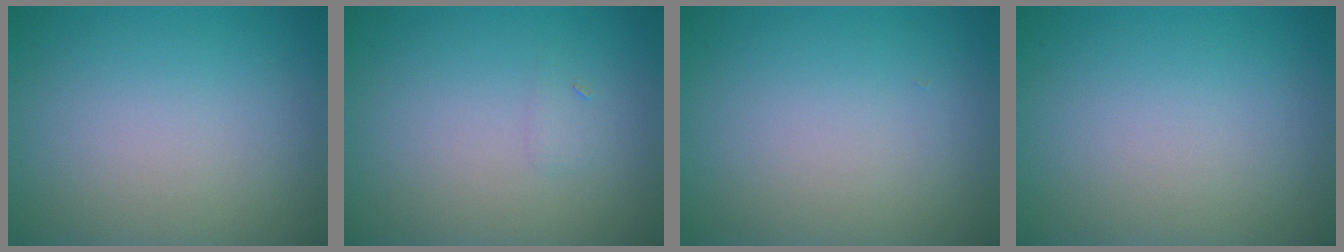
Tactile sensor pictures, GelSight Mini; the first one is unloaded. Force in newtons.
{"total": 0.7, "press": 0.7, "slide": 0.0}
{"total": 0.0}
{"total": 0.0}